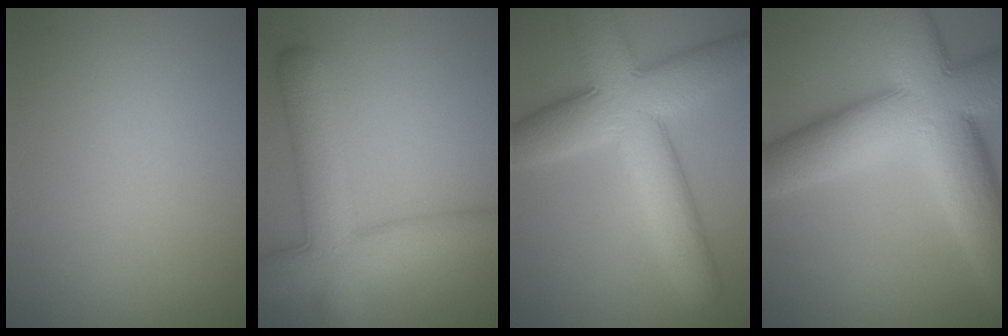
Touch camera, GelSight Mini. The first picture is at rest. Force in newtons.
{"total": 8.0, "press": 8.0, "slide": 0.4}
{"total": 10.6, "press": 10.6, "slide": 0.4}
{"total": 14.3, "press": 14.3, "slide": 0.8}